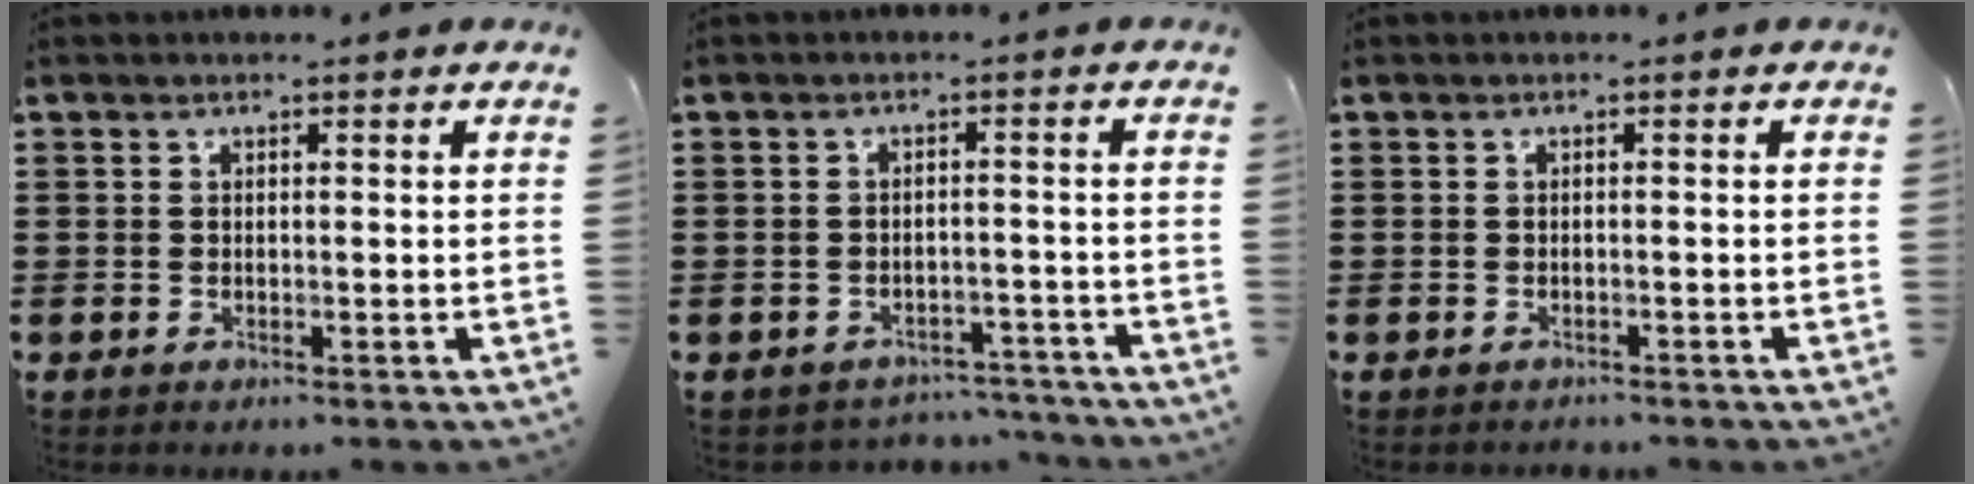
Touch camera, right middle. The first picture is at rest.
{"total": 2.8, "force": [-2.7, 0.6, -0.2], "torque": [-0.007, -0.001, -0.059]}
{"total": 0.6, "force": [-0.6, 0.1, -0.1], "torque": [-0.001, 0.000, -0.013]}